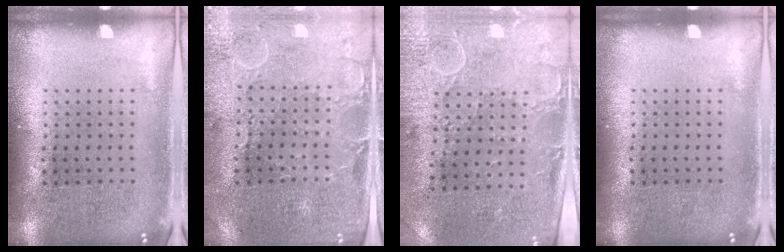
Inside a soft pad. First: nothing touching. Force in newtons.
{"total": 0.6, "press": 0.3, "slide": 0.5}
{"total": 2.9, "press": 2.4, "slide": 1.7}
{"total": 0.0}